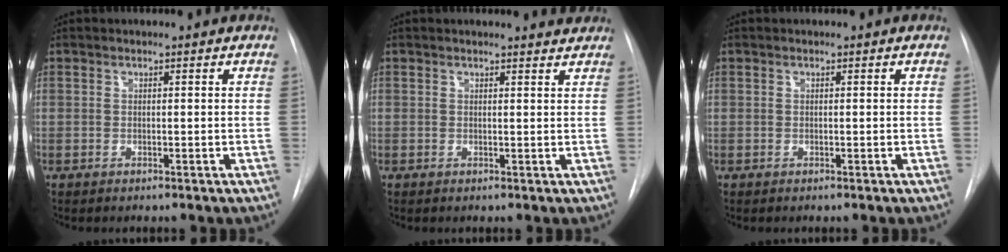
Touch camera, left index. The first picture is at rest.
{"total": 2.5, "force": [2.5, 0.3, 0.2], "torque": [-0.008, -0.003, 0.015]}
{"total": 0.0}